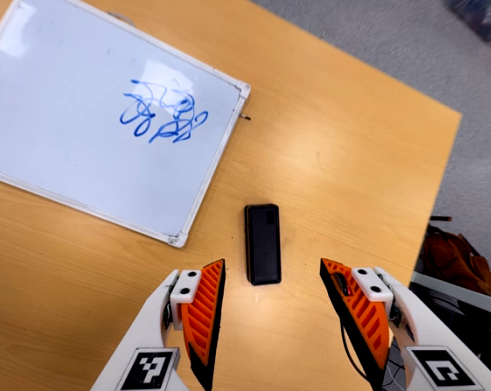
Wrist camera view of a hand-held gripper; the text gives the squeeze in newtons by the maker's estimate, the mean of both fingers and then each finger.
{"total": 0.0}